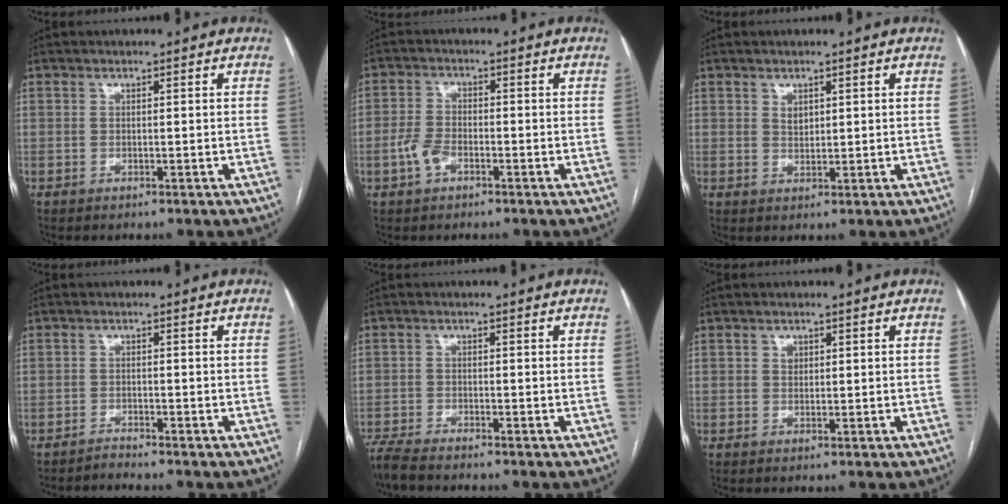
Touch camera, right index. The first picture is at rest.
{"total": 4.0, "force": [-1.9, 2.1, 2.8], "torque": [-0.065, 0.007, -0.037]}
{"total": 1.7, "force": [0.8, 1.1, 1.0], "torque": [-0.017, -0.002, 0.019]}
{"total": 1.3, "force": [-1.2, -0.5, -0.3], "torque": [0.004, -0.008, -0.021]}
{"total": 3.9, "force": [-3.6, -0.2, 1.5], "torque": [-0.031, -0.017, -0.068]}
{"total": 1.2, "force": [0.4, 0.9, 0.5], "torque": [-0.006, 0.000, 0.006]}